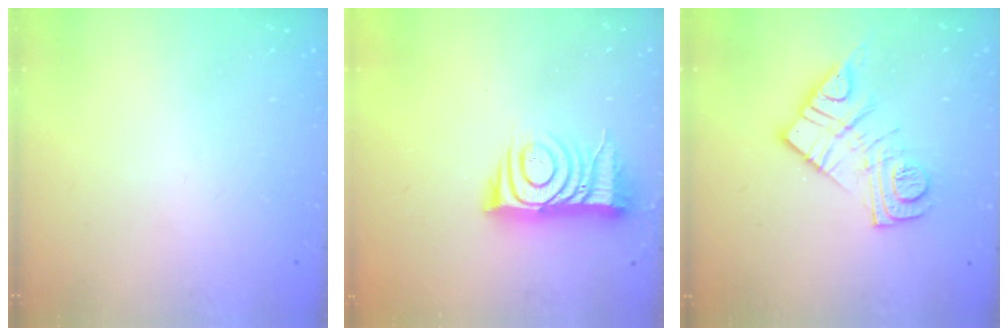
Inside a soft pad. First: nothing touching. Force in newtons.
{"total": 12.0, "press": 12.0, "slide": 1.1}
{"total": 13.9, "press": 13.8, "slide": 1.2}